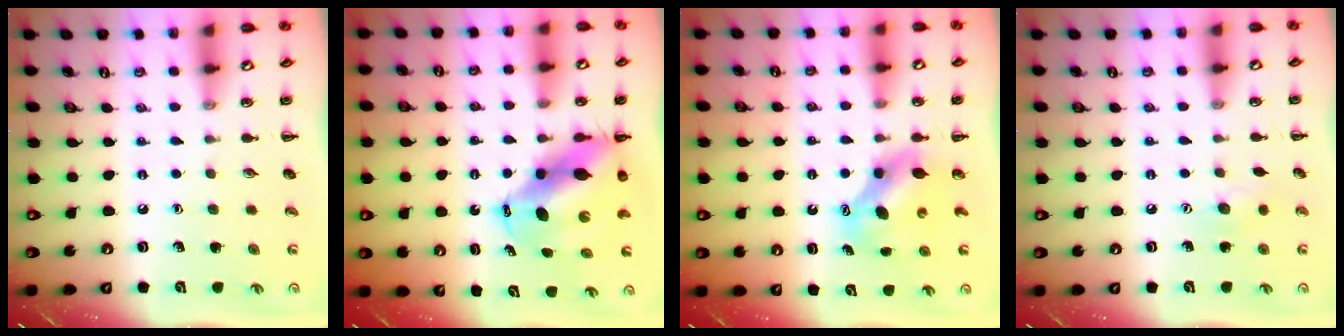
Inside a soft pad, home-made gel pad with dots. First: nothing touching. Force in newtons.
{"total": 11.3, "press": 10.9, "slide": 3.2}
{"total": 6.6, "press": 6.5, "slide": 0.9}
{"total": 7.3, "press": 7.1, "slide": 1.7}